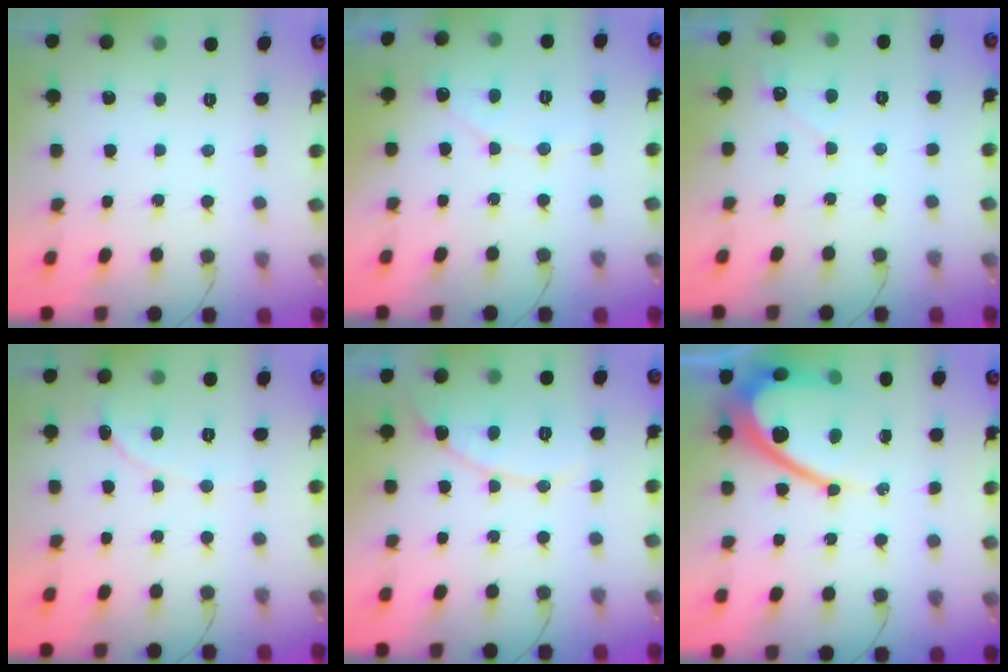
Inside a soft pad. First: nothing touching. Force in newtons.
{"total": 5.6, "press": 5.6, "slide": 0.3}
{"total": 2.7, "press": 2.7, "slide": 0.1}
{"total": 1.7, "press": 1.7, "slide": 0.1}
{"total": 10.0, "press": 9.9, "slide": 0.5}
{"total": 16.3, "press": 16.3, "slide": 1.0}